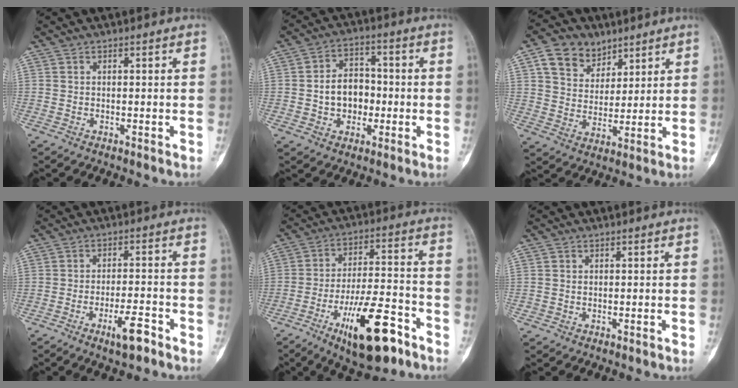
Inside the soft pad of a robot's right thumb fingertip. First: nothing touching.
{"total": 8.7, "force": [-1.1, 6.8, 5.4], "torque": [-0.052, 0.023, -0.023]}
{"total": 10.3, "force": [5.8, 7.4, 4.0], "torque": [-0.046, -0.022, 0.107]}
{"total": 6.0, "force": [-3.7, 1.6, 4.5], "torque": [-0.077, 0.022, -0.058]}
{"total": 17.2, "force": [-9.4, 5.8, 13.2], "torque": [-0.209, 0.060, -0.146]}
{"total": 0.6, "force": [-0.1, 0.6, 0.1], "torque": [0.001, 0.004, -0.002]}